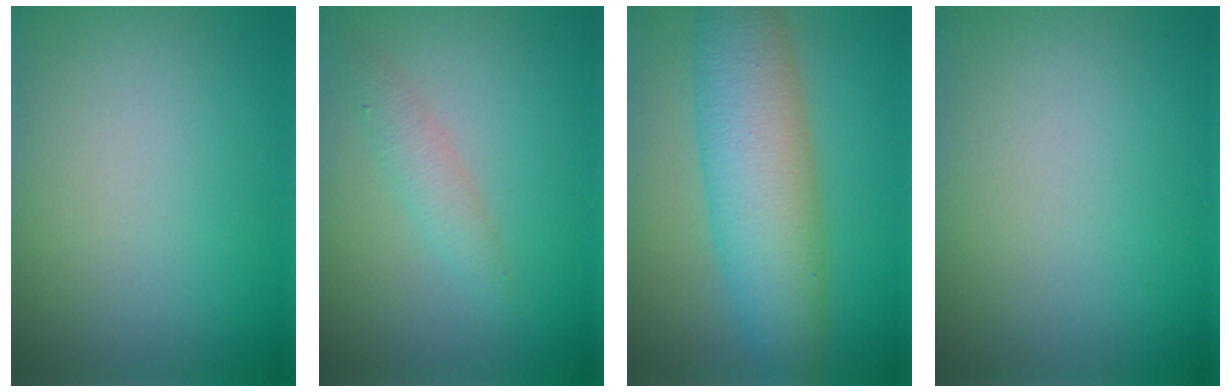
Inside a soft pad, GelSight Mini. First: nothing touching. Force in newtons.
{"total": 1.8, "press": 1.8, "slide": 0.1}
{"total": 8.1, "press": 8.1, "slide": 0.0}
{"total": 0.0}